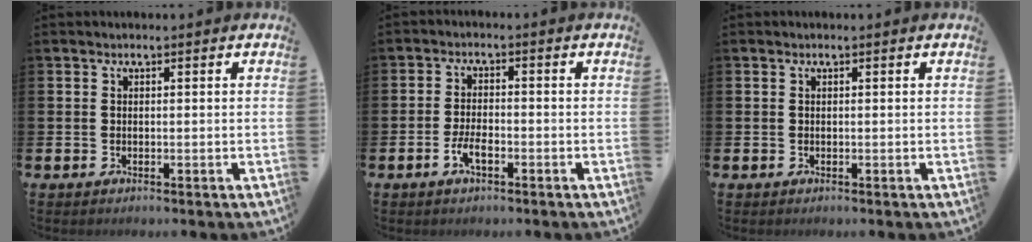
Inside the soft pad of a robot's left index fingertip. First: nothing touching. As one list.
[{"total": 3.0, "force": [-1.2, 1.2, 2.5], "torque": [-0.046, 0.000, -0.025]}, {"total": 0.0}]